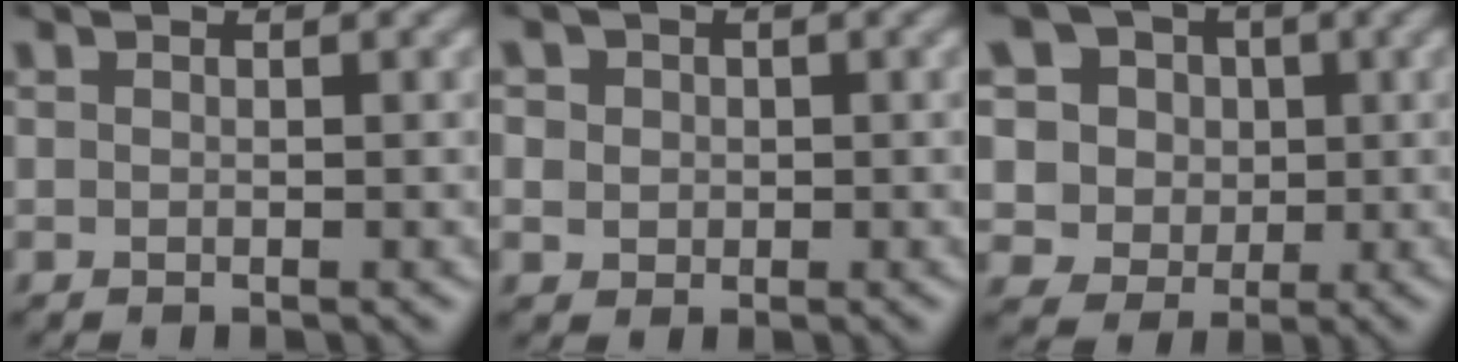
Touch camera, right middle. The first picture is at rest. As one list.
[{"total": 4.0, "force": [1.9, 3.3, 1.4], "torque": [-0.037, 0.013, 0.020]}, {"total": 9.2, "force": [4.4, 7.3, 3.6], "torque": [-0.091, 0.015, 0.064]}]